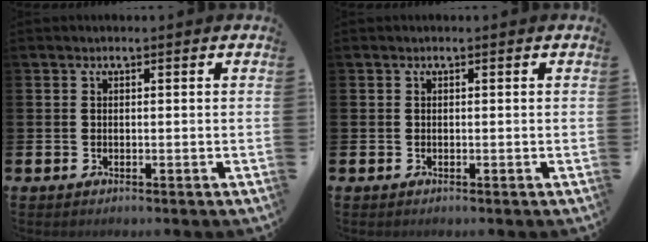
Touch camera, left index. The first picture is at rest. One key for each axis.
{"total": 0.0}